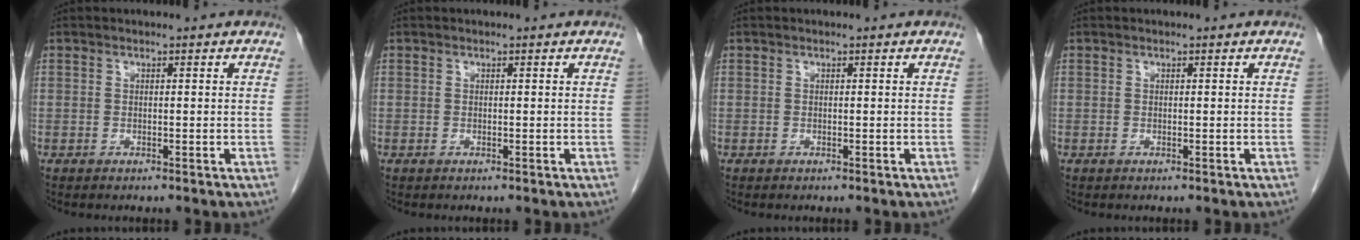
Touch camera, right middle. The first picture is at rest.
{"total": 0.0}
{"total": 0.0}
{"total": 0.0}